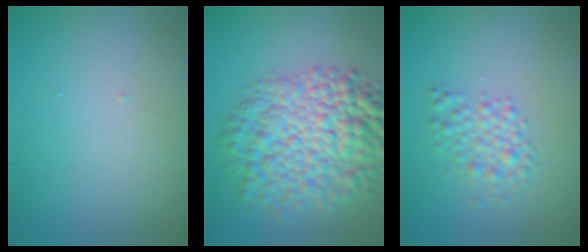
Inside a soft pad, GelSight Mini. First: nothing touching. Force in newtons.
{"total": 9.7, "press": 9.6, "slide": 0.3}
{"total": 2.7, "press": 2.7, "slide": 0.1}